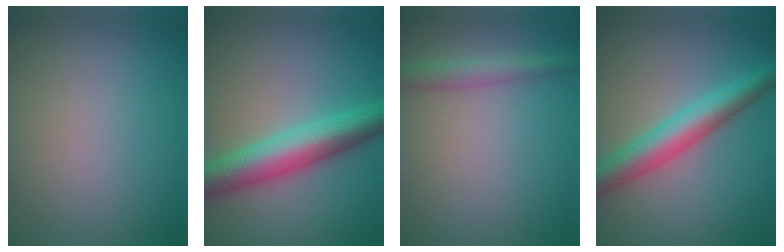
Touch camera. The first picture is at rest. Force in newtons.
{"total": 7.1, "press": 7.1, "slide": 0.2}
{"total": 2.4, "press": 2.4, "slide": 0.2}
{"total": 5.9, "press": 5.9, "slide": 0.1}